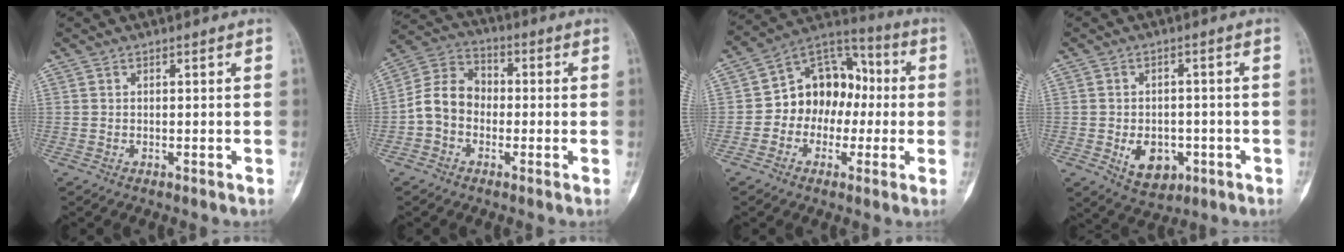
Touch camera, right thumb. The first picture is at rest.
{"total": 8.8, "force": [-1.6, 7.1, 4.9], "torque": [-0.079, 0.038, -0.046]}
{"total": 14.1, "force": [-1.2, 11.0, 8.8], "torque": [-0.090, 0.046, -0.032]}
{"total": 7.4, "force": [-2.3, 5.4, 4.5], "torque": [-0.046, 0.010, -0.021]}